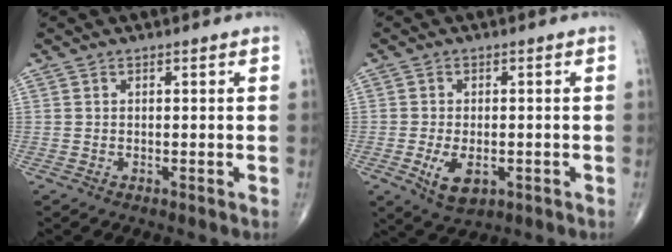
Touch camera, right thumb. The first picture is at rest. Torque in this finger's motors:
{"motor_torque": [-0.48, 0.56, 0.34, 0.21, 0.18]}